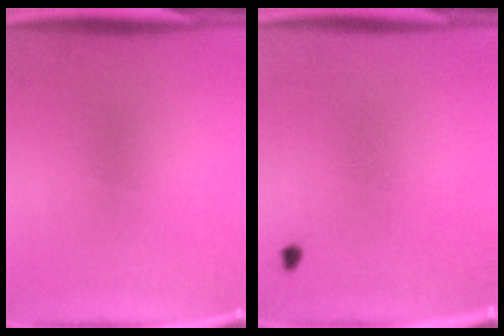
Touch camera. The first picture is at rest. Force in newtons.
{"total": 0.7}